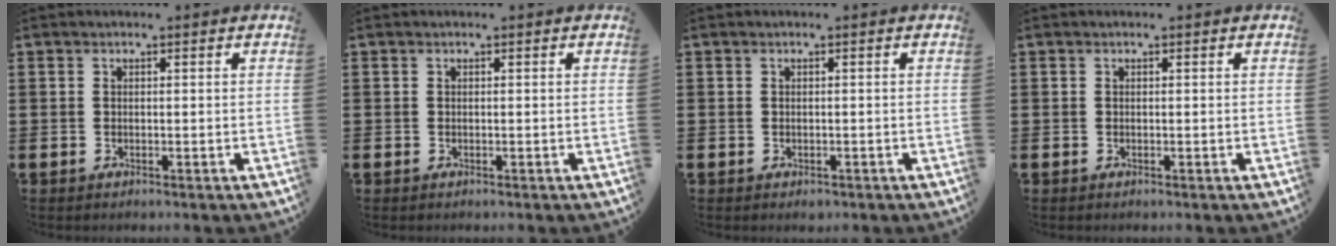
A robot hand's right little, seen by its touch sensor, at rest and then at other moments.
{"total": 0.0}
{"total": 0.0}
{"total": 0.0}